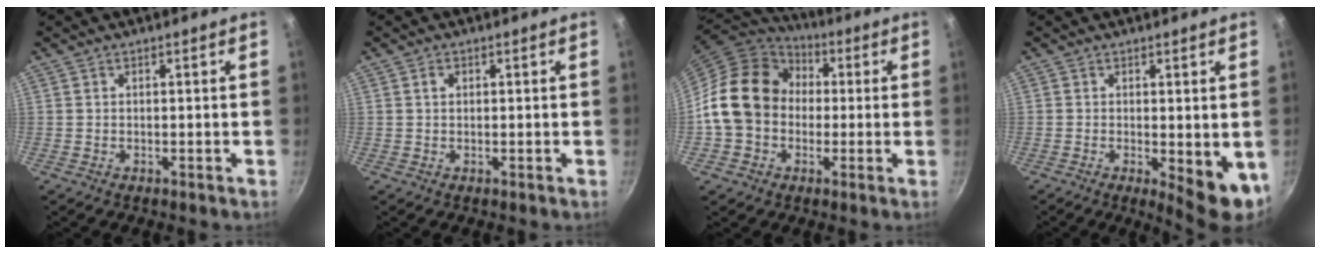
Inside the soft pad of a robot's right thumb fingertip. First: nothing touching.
{"total": 1.1, "force": [0.3, 0.9, 0.6], "torque": [-0.008, 0.004, 0.005]}
{"total": 16.5, "force": [0.7, 13.6, 9.3], "torque": [-0.135, 0.037, 0.003]}
{"total": 7.7, "force": [-1.2, 2.7, 7.1], "torque": [-0.079, -0.006, -0.008]}